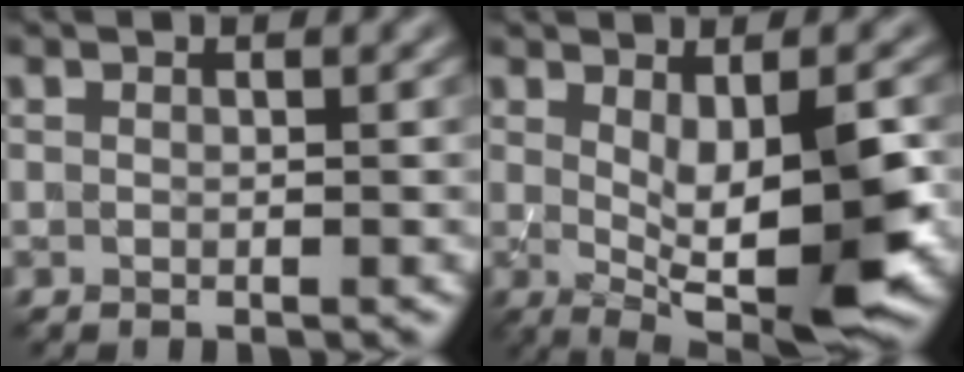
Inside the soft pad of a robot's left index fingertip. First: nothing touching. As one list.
[{"total": 7.4, "force": [-0.6, 2.0, 7.1], "torque": [-0.105, -0.010, -0.002]}]